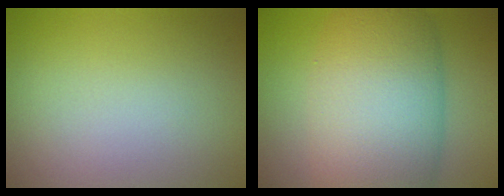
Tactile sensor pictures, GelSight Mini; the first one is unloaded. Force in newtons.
{"total": 12.0, "press": 12.0, "slide": 0.6}